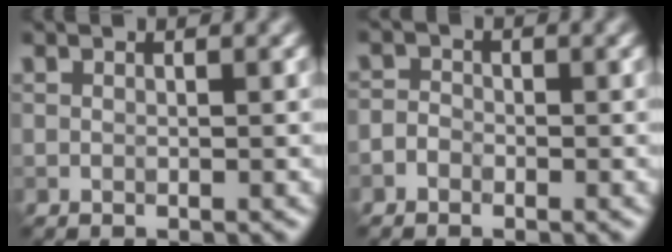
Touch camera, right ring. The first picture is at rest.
{"total": 1.3, "force": [-0.7, 1.0, 0.4], "torque": [-0.001, 0.002, -0.021]}